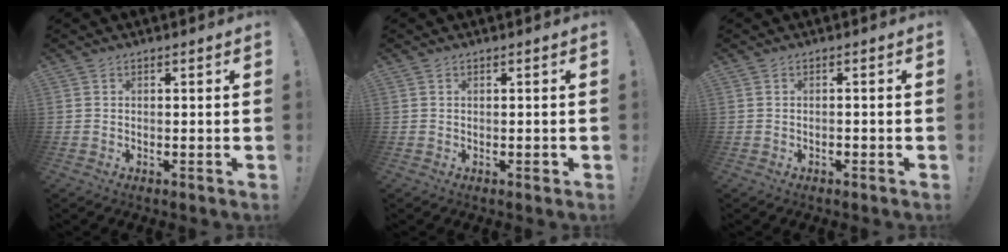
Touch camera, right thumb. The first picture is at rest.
{"total": 0.7, "force": [-0.3, 0.3, 0.6], "torque": [-0.005, 0.000, -0.005]}
{"total": 1.1, "force": [-1.0, 0.0, 0.4], "torque": [-0.011, -0.001, -0.017]}